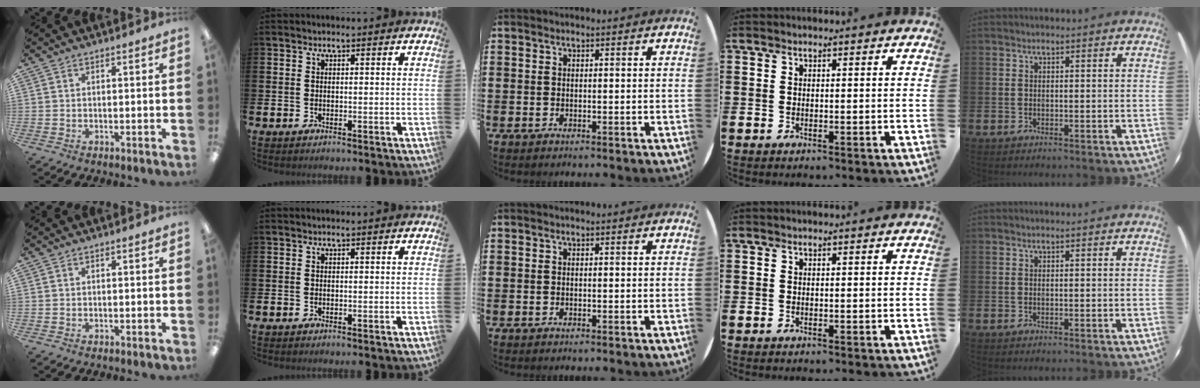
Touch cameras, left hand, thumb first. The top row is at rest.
{}